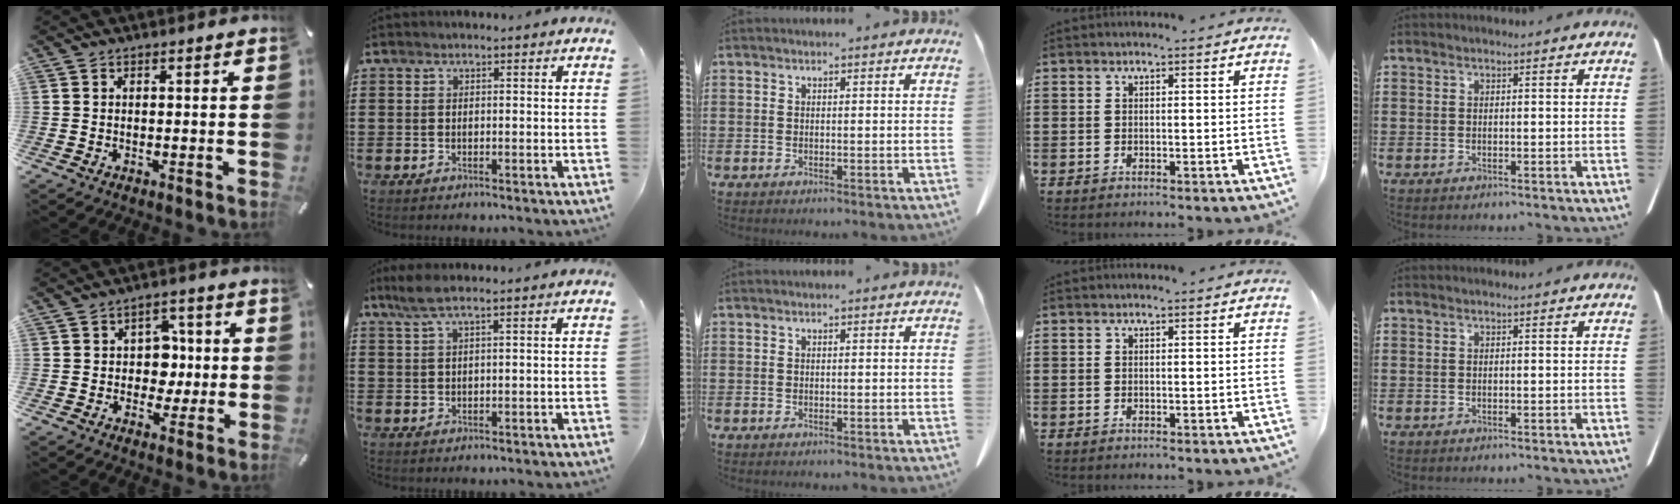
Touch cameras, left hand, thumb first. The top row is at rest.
{"thumb": {"total": 7.5, "force": [0.0, 6.8, 3.3], "torque": [-0.044, 0.009, -0.001]}, "index": {"total": 3.2, "force": [1.9, 0.3, 2.5], "torque": [-0.059, -0.003, 0.034]}}